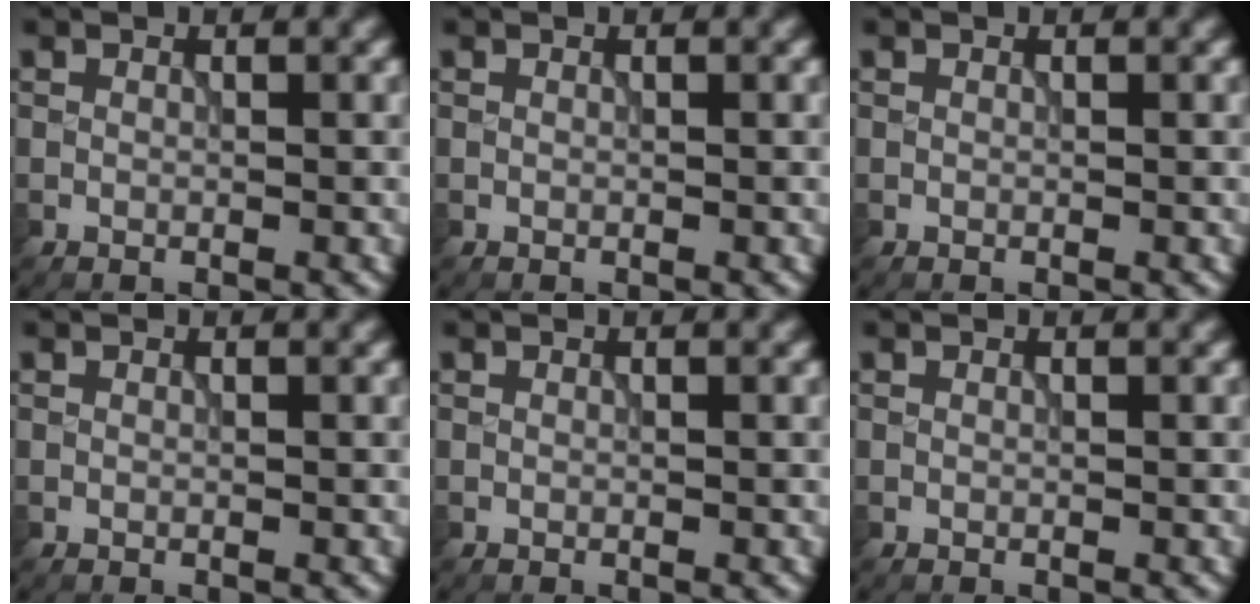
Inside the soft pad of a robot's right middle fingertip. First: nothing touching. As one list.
[{"total": 0.0}, {"total": 0.0}, {"total": 0.0}, {"total": 0.0}, {"total": 0.0}]